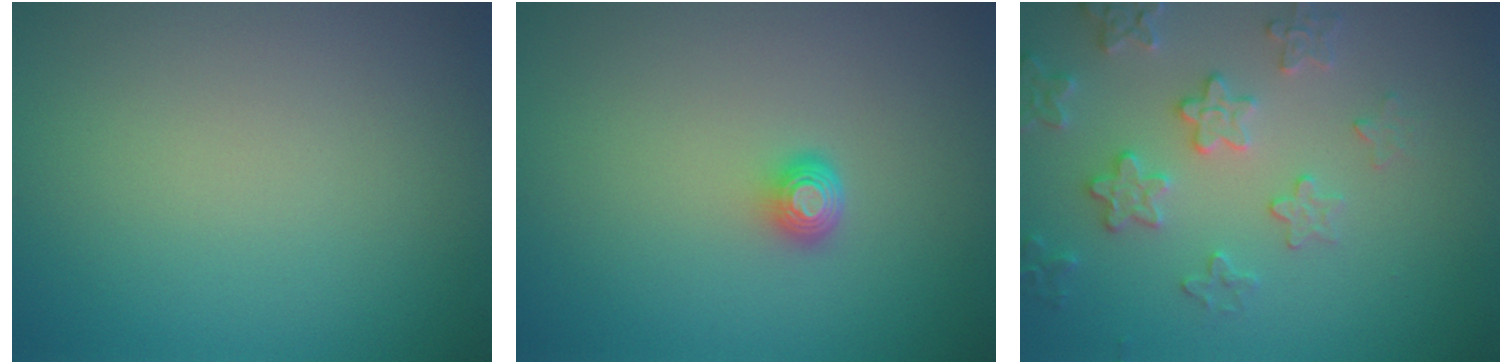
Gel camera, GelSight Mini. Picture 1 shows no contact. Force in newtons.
{"total": 1.6, "press": 1.2, "slide": 1.0}
{"total": 3.4, "press": 3.4, "slide": 0.2}